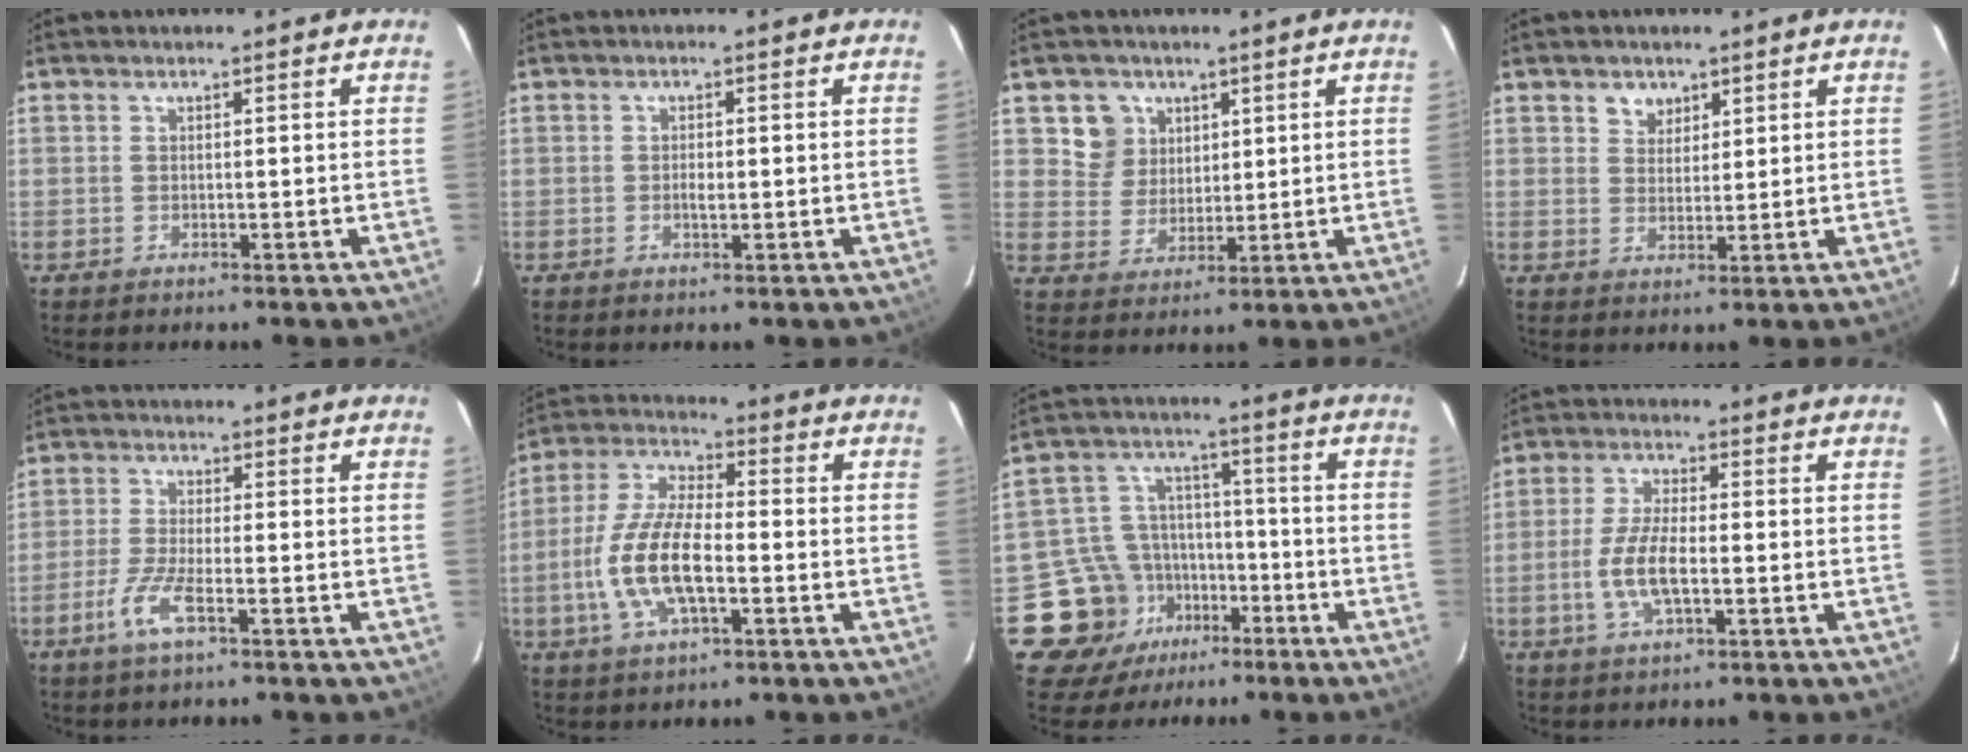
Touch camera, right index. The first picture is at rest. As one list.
[{"total": 1.5, "force": [-0.3, 0.7, 1.4], "torque": [-0.025, 0.000, -0.005]}, {"total": 6.9, "force": [3.1, 6.1, 1.1], "torque": [-0.021, 0.014, 0.065]}, {"total": 3.5, "force": [2.1, 2.7, 0.7], "torque": [0.000, 0.010, 0.038]}, {"total": 5.9, "force": [-3.1, 0.9, 4.9], "torque": [-0.111, -0.008, -0.063]}, {"total": 13.5, "force": [-3.5, 5.1, 12.0], "torque": [-0.256, -0.001, -0.070]}, {"total": 12.7, "force": [-7.0, 10.1, 3.2], "torque": [-0.089, 0.040, -0.103]}, {"total": 7.8, "force": [-1.9, 2.7, 7.1], "torque": [-0.148, -0.001, -0.039]}]